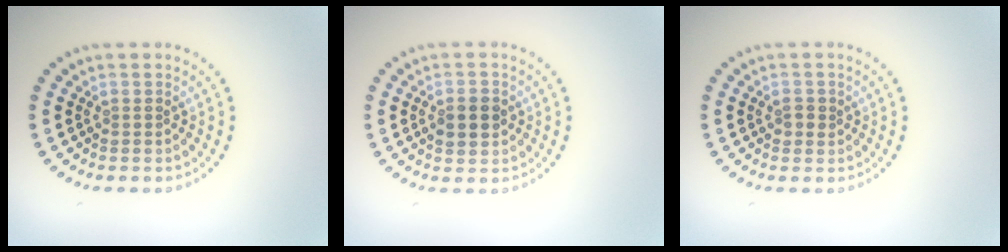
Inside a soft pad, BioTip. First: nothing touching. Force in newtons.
{"total": 2.6, "press": 2.6, "slide": 0.1}
{"total": 1.2, "press": 1.2, "slide": 0.1}